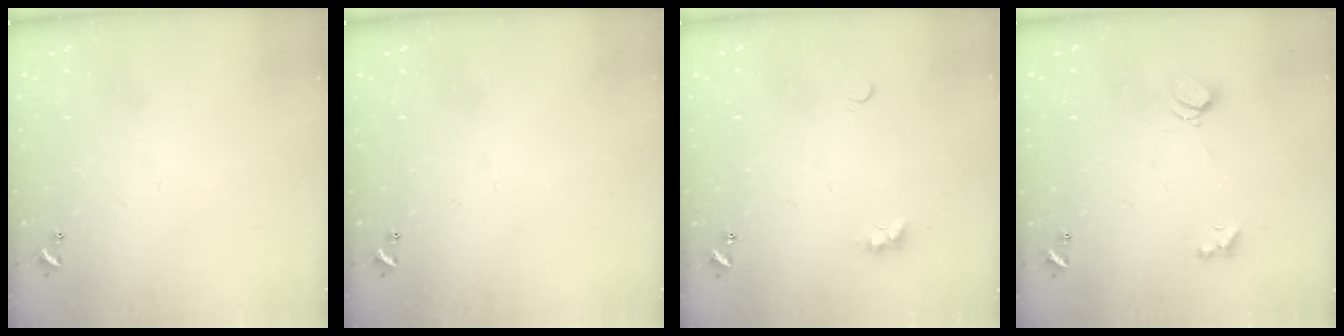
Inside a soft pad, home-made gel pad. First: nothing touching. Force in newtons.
{"total": 0.0}
{"total": 3.7, "press": 3.6, "slide": 0.5}
{"total": 2.5, "press": 2.5, "slide": 0.6}